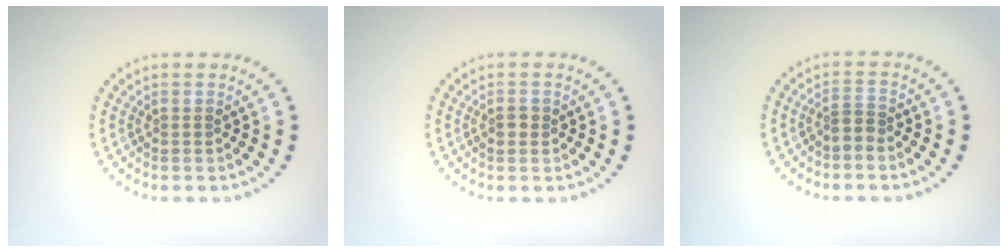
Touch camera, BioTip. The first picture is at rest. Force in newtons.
{"total": 1.0, "press": 1.0, "slide": 0.0}
{"total": 1.4, "press": 0.9, "slide": 1.1}